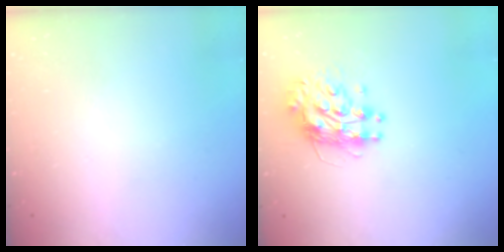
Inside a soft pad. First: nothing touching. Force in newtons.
{"total": 9.1, "press": 9.1, "slide": 0.8}